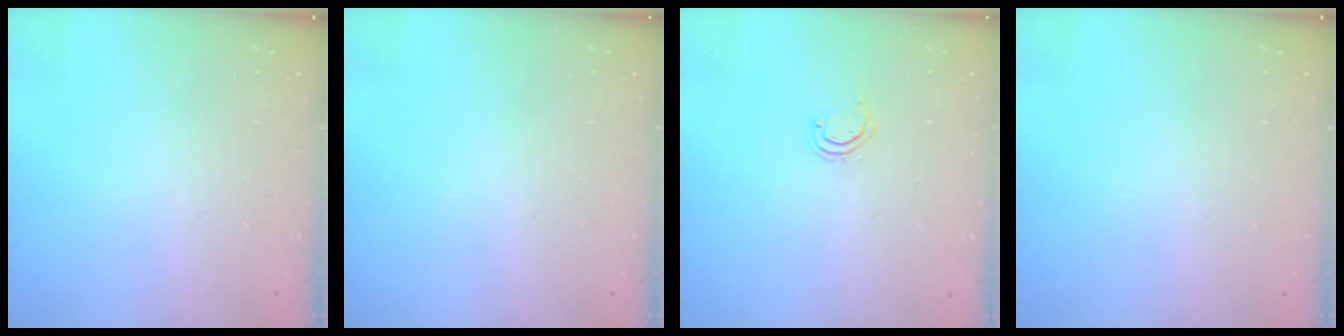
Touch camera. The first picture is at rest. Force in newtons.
{"total": 0.0}
{"total": 3.7, "press": 3.7, "slide": 0.3}
{"total": 0.0}